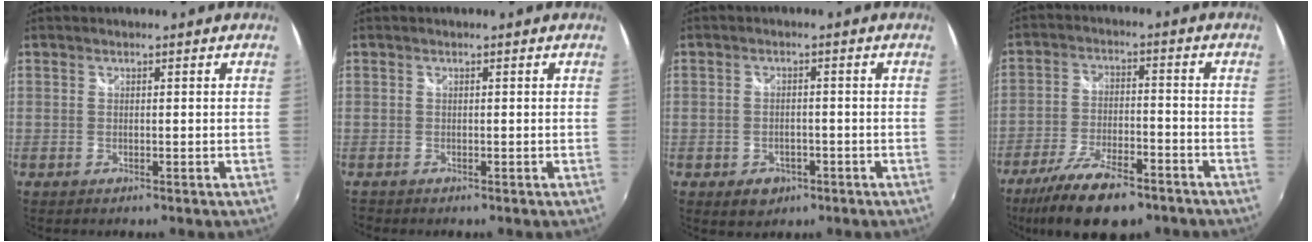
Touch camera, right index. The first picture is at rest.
{"total": 0.9, "force": [-0.6, 0.7, -0.1], "torque": [-0.003, 0.001, -0.012]}
{"total": 4.5, "force": [-2.2, 3.4, 2.1], "torque": [-0.047, -0.002, -0.023]}
{"total": 15.1, "force": [-11.1, 5.1, 9.0], "torque": [-0.192, -0.032, -0.185]}